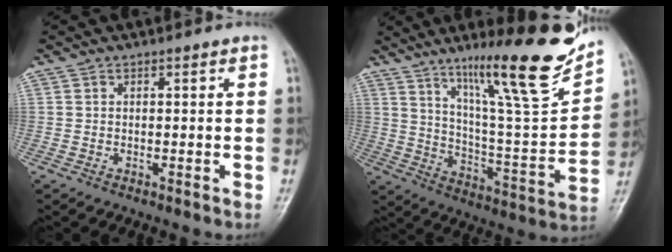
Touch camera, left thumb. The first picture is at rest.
{"total": 21.8, "force": [15.2, 2.5, 15.5], "torque": [-0.207, -0.082, 0.253]}